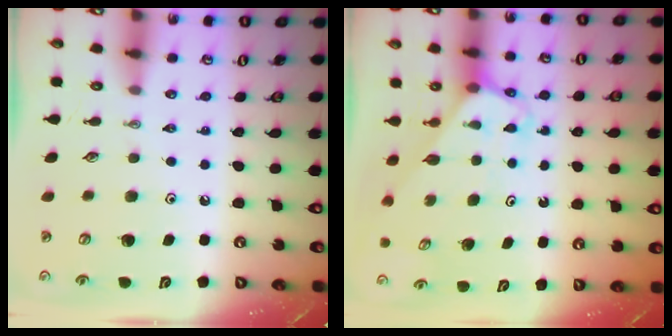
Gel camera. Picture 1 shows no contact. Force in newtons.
{"total": 3.1, "press": 3.1, "slide": 0.2}